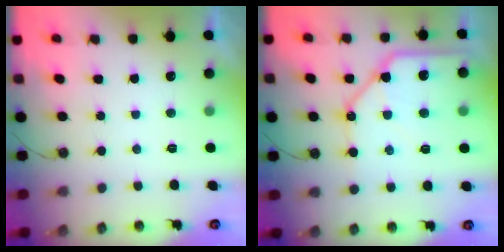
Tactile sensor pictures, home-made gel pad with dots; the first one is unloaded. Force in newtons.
{"total": 14.1, "press": 14.0, "slide": 1.9}